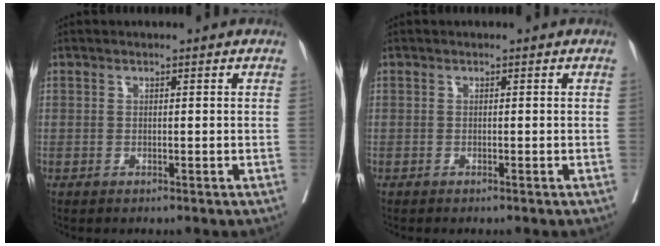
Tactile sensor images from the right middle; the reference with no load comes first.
{"total": 0.0}